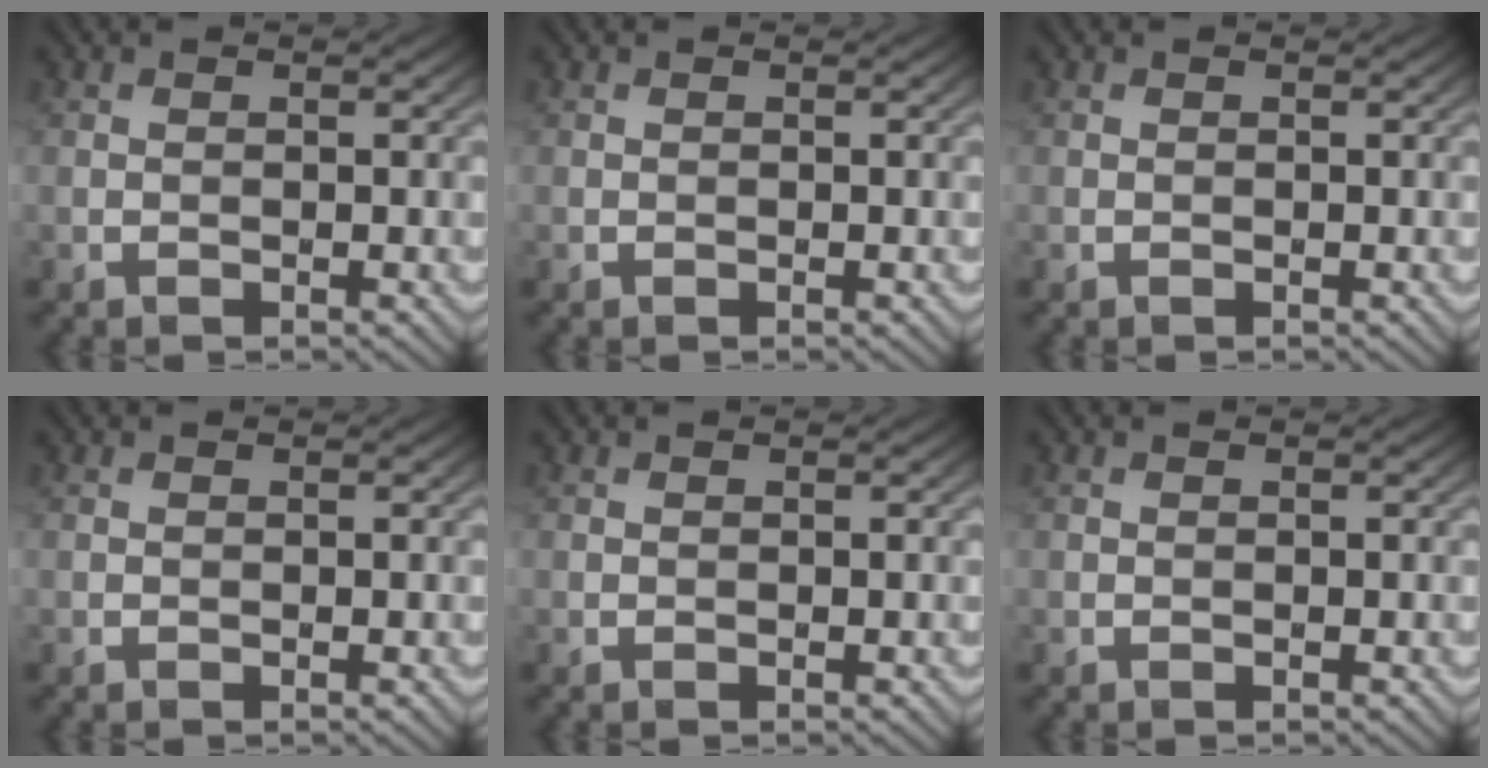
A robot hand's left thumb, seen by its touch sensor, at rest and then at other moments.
{"total": 0.0}
{"total": 0.0}
{"total": 0.0}
{"total": 0.0}
{"total": 0.0}